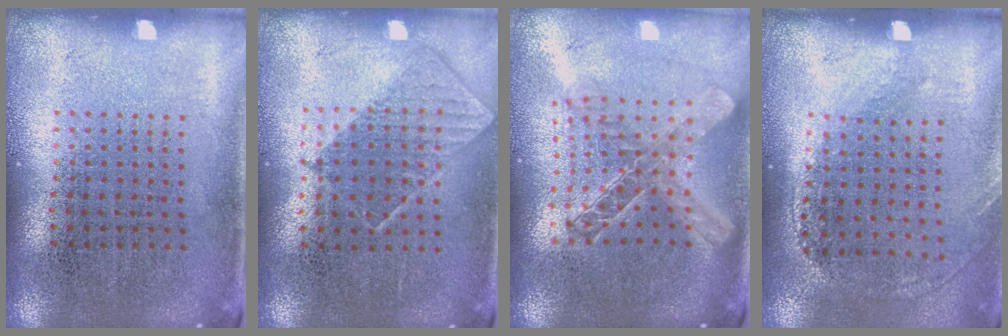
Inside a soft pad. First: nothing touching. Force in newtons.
{"total": 0.8, "press": 0.8, "slide": 0.3}
{"total": 1.9, "press": 1.7, "slide": 1.0}
{"total": 1.3, "press": 1.0, "slide": 0.8}